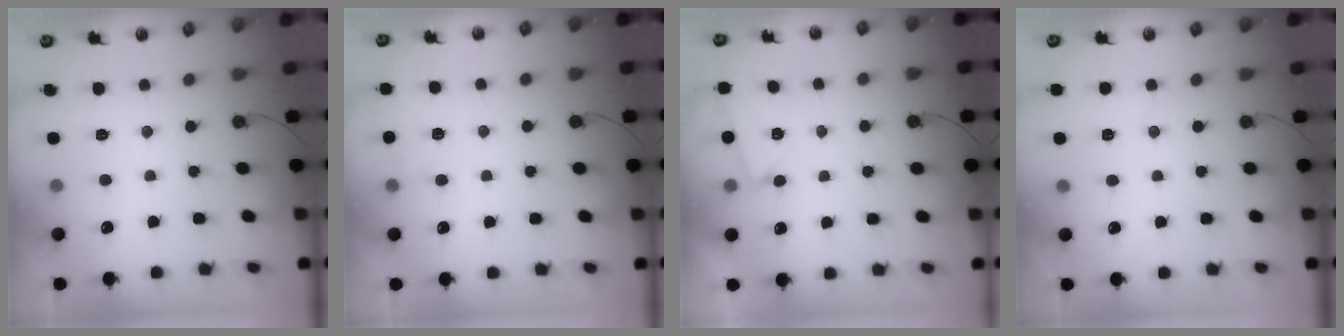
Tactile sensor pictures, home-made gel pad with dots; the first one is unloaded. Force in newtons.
{"total": 4.0, "press": 3.9, "slide": 0.7}
{"total": 3.7, "press": 2.8, "slide": 2.4}
{"total": 3.7, "press": 3.3, "slide": 1.5}